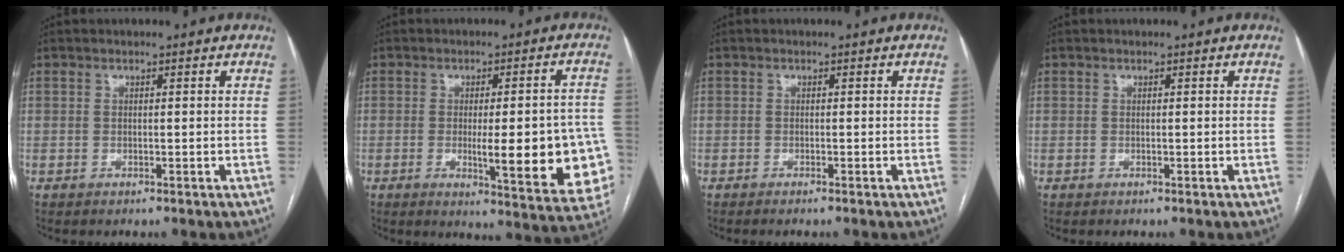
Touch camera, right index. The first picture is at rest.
{"total": 15.8, "force": [-3.3, 3.1, 15.1], "torque": [-0.121, 0.008, -0.024]}
{"total": 0.9, "force": [-0.8, -0.2, 0.4], "torque": [-0.008, 0.000, -0.012]}
{"total": 0.0}